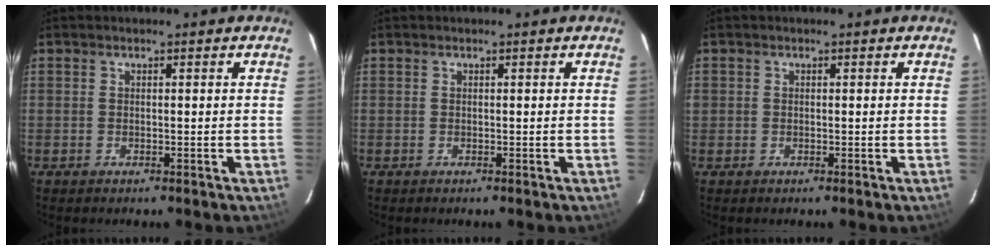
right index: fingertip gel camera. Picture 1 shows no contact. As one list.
[{"total": 0.0}, {"total": 0.6, "force": [-0.1, 0.6, 0.1], "torque": [0.001, 0.000, -0.001]}]